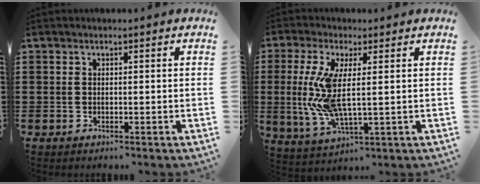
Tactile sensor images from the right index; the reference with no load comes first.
{"total": 9.1, "force": [0.8, 2.5, 8.7], "torque": [-0.197, -0.021, 0.011]}